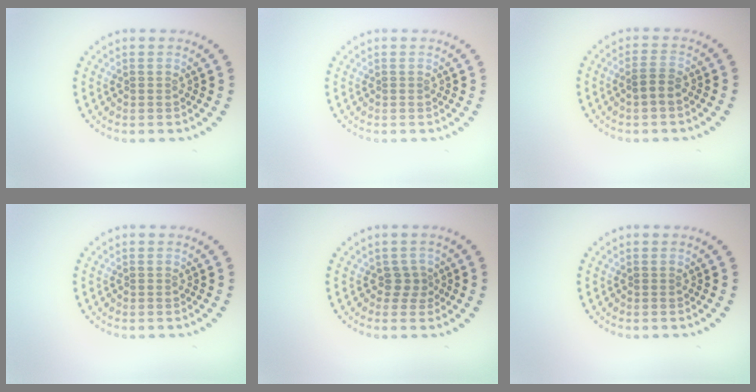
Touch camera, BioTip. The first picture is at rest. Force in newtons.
{"total": 0.0}
{"total": 1.6, "press": 1.5, "slide": 0.6}
{"total": 0.0}
{"total": 1.6, "press": 1.1, "slide": 1.1}
{"total": 0.0}